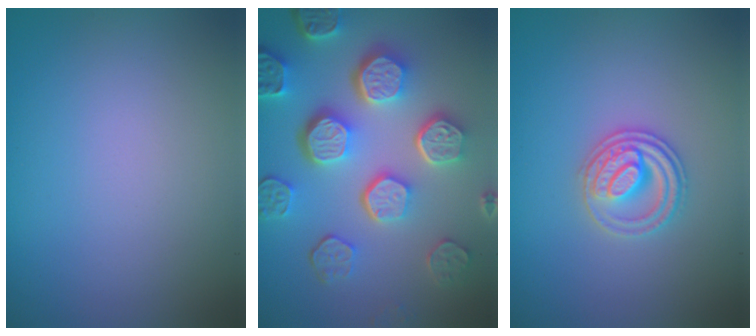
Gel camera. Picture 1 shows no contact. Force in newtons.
{"total": 8.2, "press": 6.1, "slide": 5.5}
{"total": 2.8, "press": 2.6, "slide": 1.0}